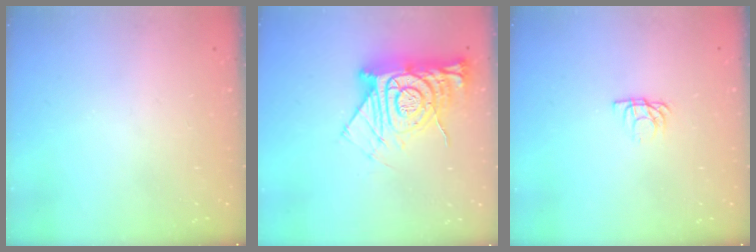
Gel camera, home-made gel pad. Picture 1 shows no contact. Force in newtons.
{"total": 17.8, "press": 17.7, "slide": 1.6}
{"total": 4.1, "press": 4.1, "slide": 0.6}